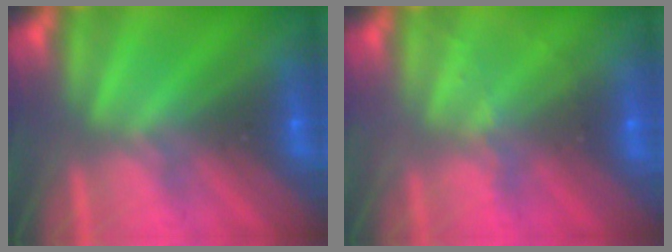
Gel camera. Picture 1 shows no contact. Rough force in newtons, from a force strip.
{"total": 1.9}